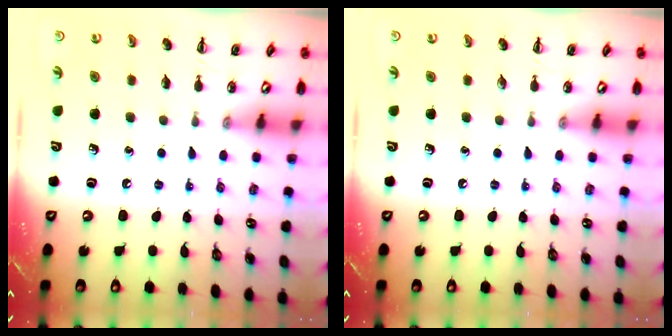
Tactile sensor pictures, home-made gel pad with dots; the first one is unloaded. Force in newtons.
{"total": 0.0}